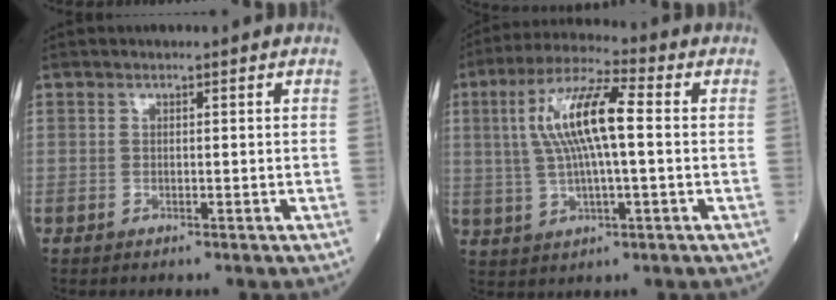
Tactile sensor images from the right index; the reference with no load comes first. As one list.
[{"total": 11.6, "force": [1.5, 1.9, 11.3], "torque": [-0.226, 0.020, 0.027]}]